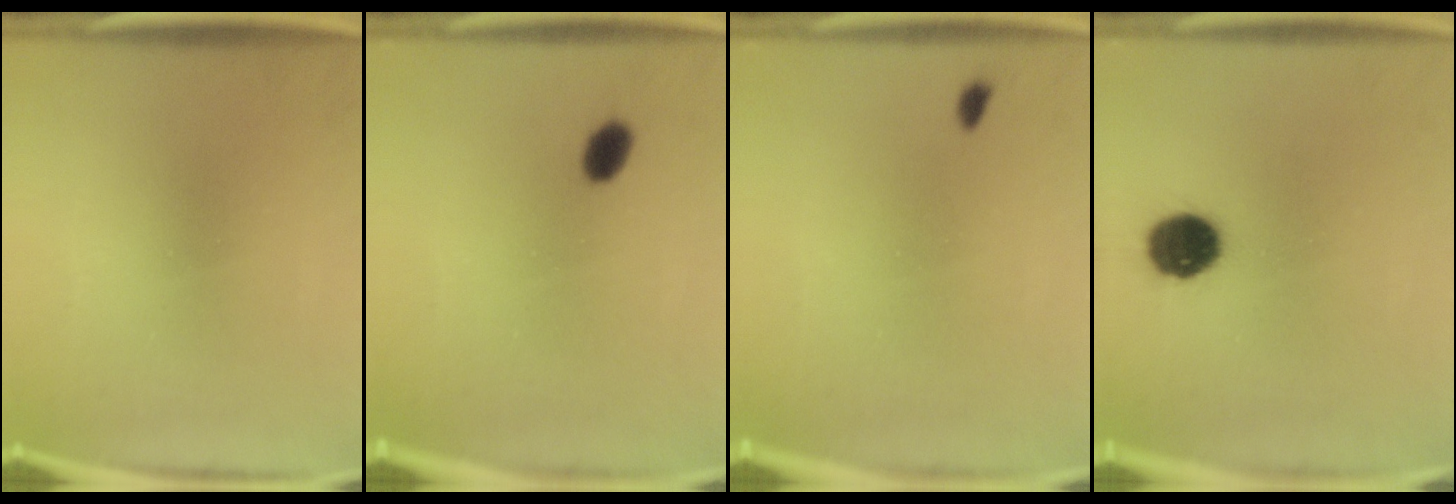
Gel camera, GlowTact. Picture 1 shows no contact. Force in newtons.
{"total": 3.5}
{"total": 0.7}
{"total": 9.9}